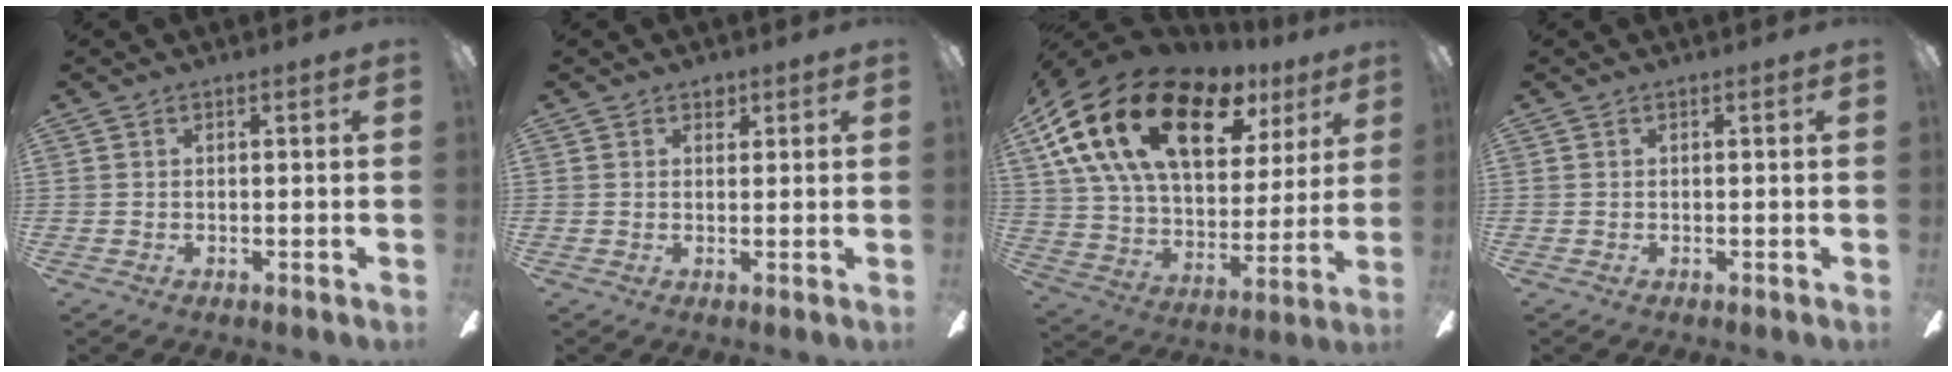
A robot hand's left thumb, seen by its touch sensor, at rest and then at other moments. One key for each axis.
{"total": 2.0, "fx": 1.4, "fy": 1.3, "fz": 0.6, "tx": 0.003, "ty": -0.003, "tz": 0.022}
{"total": 25.6, "fx": 13.7, "fy": 13.3, "fz": 17.1, "tx": -0.326, "ty": -0.064, "tz": 0.240}
{"total": 0.0}